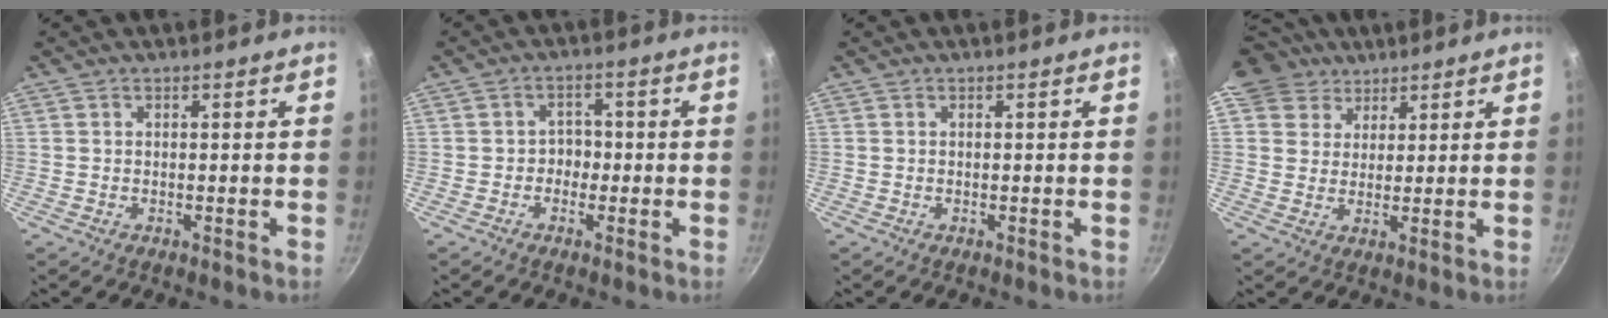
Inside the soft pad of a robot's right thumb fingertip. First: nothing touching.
{"total": 2.9, "force": [-0.9, 2.5, 1.1], "torque": [0.014, 0.012, -0.018]}
{"total": 0.0}
{"total": 9.0, "force": [5.6, 6.8, 1.9], "torque": [-0.004, 0.005, 0.096]}